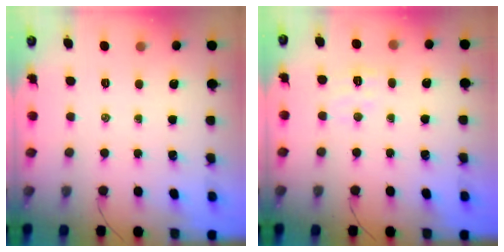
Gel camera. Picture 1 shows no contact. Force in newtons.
{"total": 6.7, "press": 6.6, "slide": 1.4}